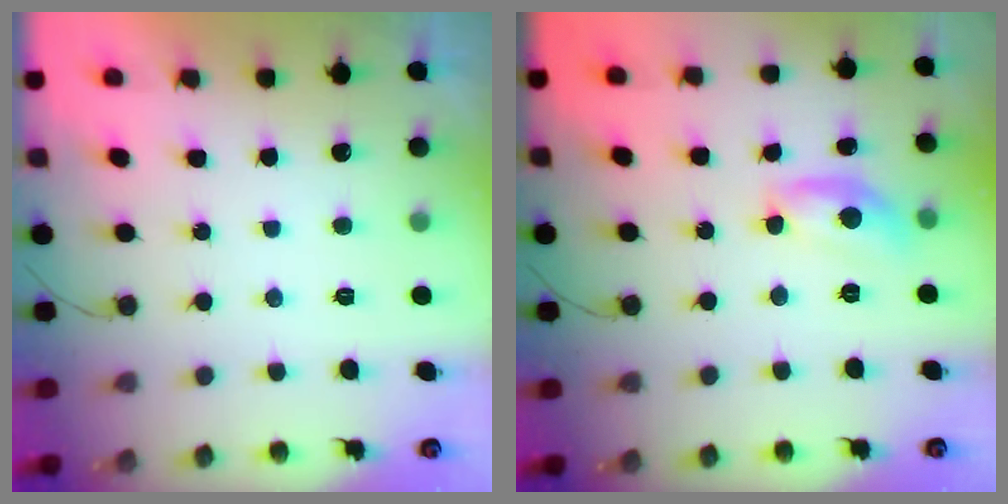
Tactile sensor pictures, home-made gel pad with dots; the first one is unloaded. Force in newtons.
{"total": 11.1, "press": 11.1, "slide": 0.5}